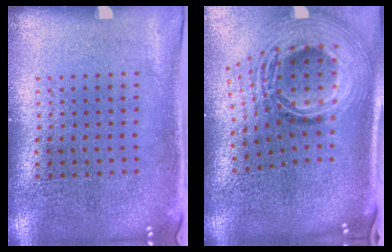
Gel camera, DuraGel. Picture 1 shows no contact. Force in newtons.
{"total": 3.0, "press": 2.0, "slide": 2.2}